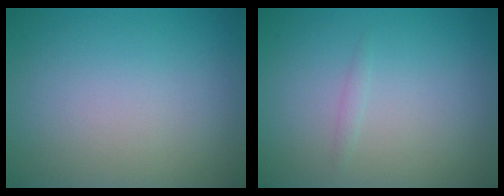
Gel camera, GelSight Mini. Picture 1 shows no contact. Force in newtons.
{"total": 0.6, "press": 0.6, "slide": 0.0}